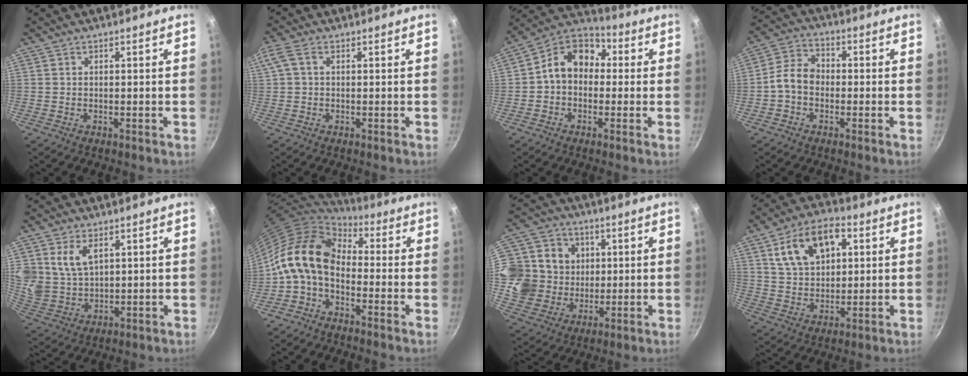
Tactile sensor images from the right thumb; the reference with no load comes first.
{"total": 3.9, "force": [1.0, 2.4, 2.9], "torque": [-0.064, 0.013, 0.017]}
{"total": 11.7, "force": [0.5, 9.1, 7.3], "torque": [-0.087, 0.039, -0.017]}
{"total": 6.5, "force": [-1.2, 4.9, 4.1], "torque": [-0.059, 0.027, -0.041]}
{"total": 8.8, "force": [3.7, 5.8, 5.4], "torque": [-0.092, -0.025, 0.082]}
{"total": 13.3, "force": [-1.2, 8.9, 9.8], "torque": [-0.166, 0.038, -0.044]}
{"total": 16.9, "force": [2.2, 15.2, 7.1], "torque": [-0.116, 0.001, 0.039]}
{"total": 14.5, "force": [5.1, 9.0, 10.1], "torque": [-0.146, 0.003, 0.087]}